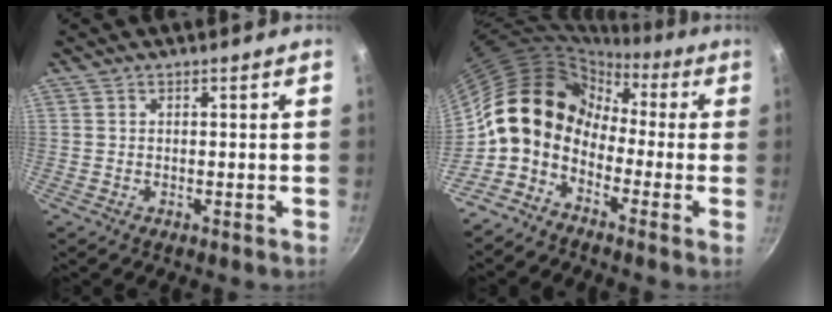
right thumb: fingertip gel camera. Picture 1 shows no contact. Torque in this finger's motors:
{"motor_torque": [1.78, 3.24, 1.43, -1.34, 0.55]}